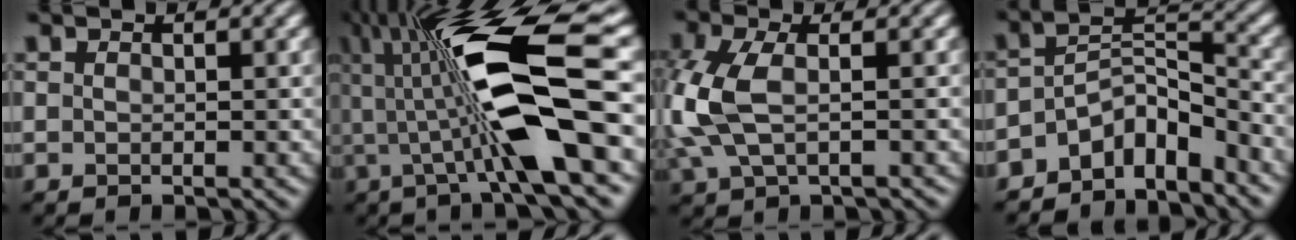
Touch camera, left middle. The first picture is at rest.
{"total": 12.3, "force": [0.7, 2.5, 12.1], "torque": [-0.200, 0.014, 0.003]}
{"total": 6.0, "force": [-0.1, 3.6, 4.8], "torque": [-0.126, 0.004, -0.006]}
{"total": 6.4, "force": [-4.5, 3.1, 3.3], "torque": [-0.032, 0.003, -0.088]}